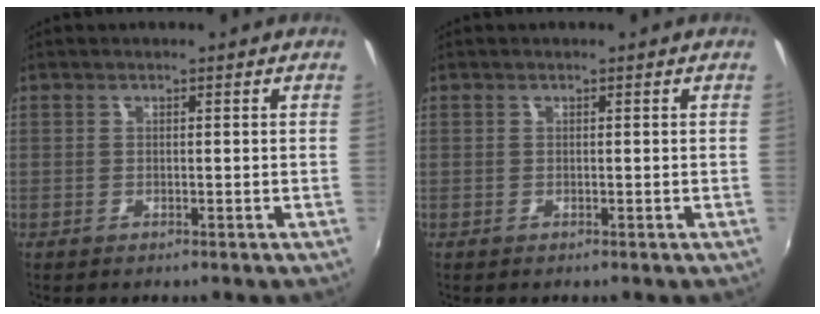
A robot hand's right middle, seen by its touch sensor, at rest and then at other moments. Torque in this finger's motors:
{"motor_torque": [0.01, -0.05, 0.01, 0.00]}